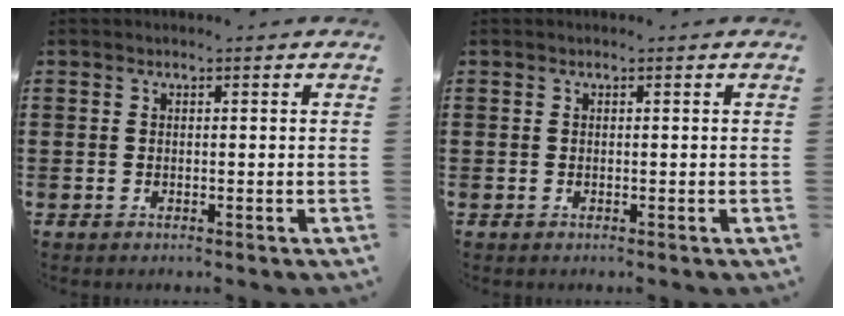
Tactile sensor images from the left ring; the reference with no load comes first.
{"total": 0.0}